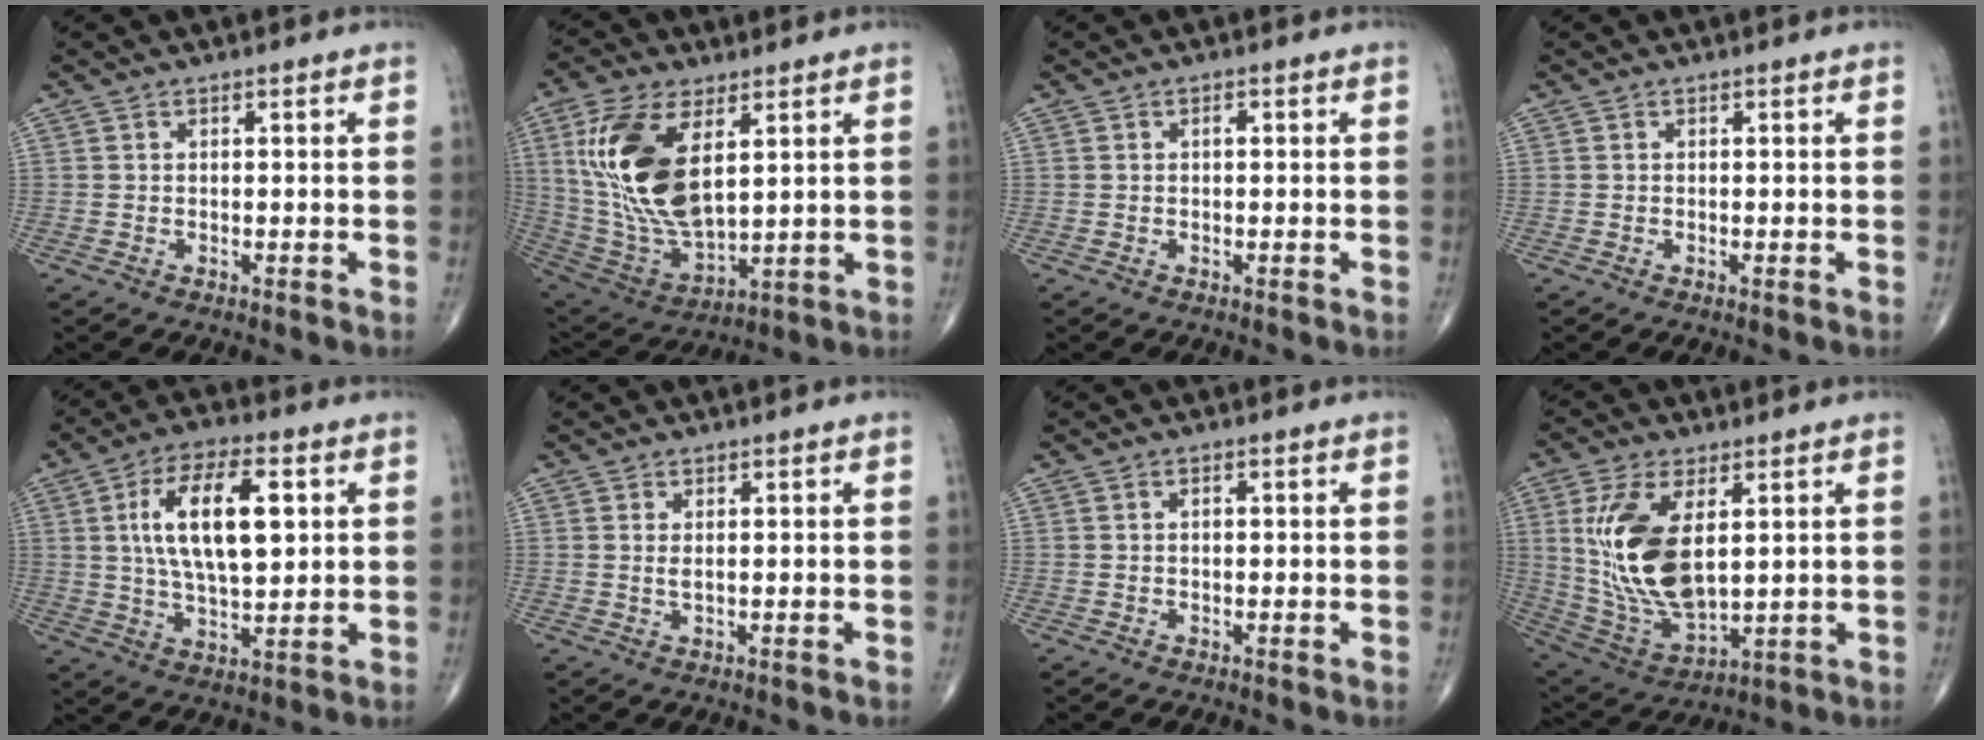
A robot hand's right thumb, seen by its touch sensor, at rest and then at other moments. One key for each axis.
{"total": 19.6, "fx": 5.5, "fy": 9.5, "fz": 16.2, "tx": -0.323, "ty": -0.027, "tz": 0.115}
{"total": 0.7, "fx": 0.1, "fy": 0.4, "fz": 0.6, "tx": -0.007, "ty": 0.002, "tz": 0.000}
{"total": 0.0}
{"total": 15.4, "fx": 3.5, "fy": 6.6, "fz": 13.4, "tx": -0.224, "ty": -0.002, "tz": 0.063}
{"total": 1.3, "fx": 0.4, "fy": 0.5, "fz": 1.2, "tx": -0.025, "ty": -0.003, "tz": 0.010}
{"total": 0.8, "fx": 0.1, "fy": 0.4, "fz": 0.7, "tx": -0.012, "ty": 0.005, "tz": 0.001}
{"total": 17.9, "fx": 3.6, "fy": 8.8, "fz": 15.1, "tx": -0.299, "ty": -0.022, "tz": 0.083}